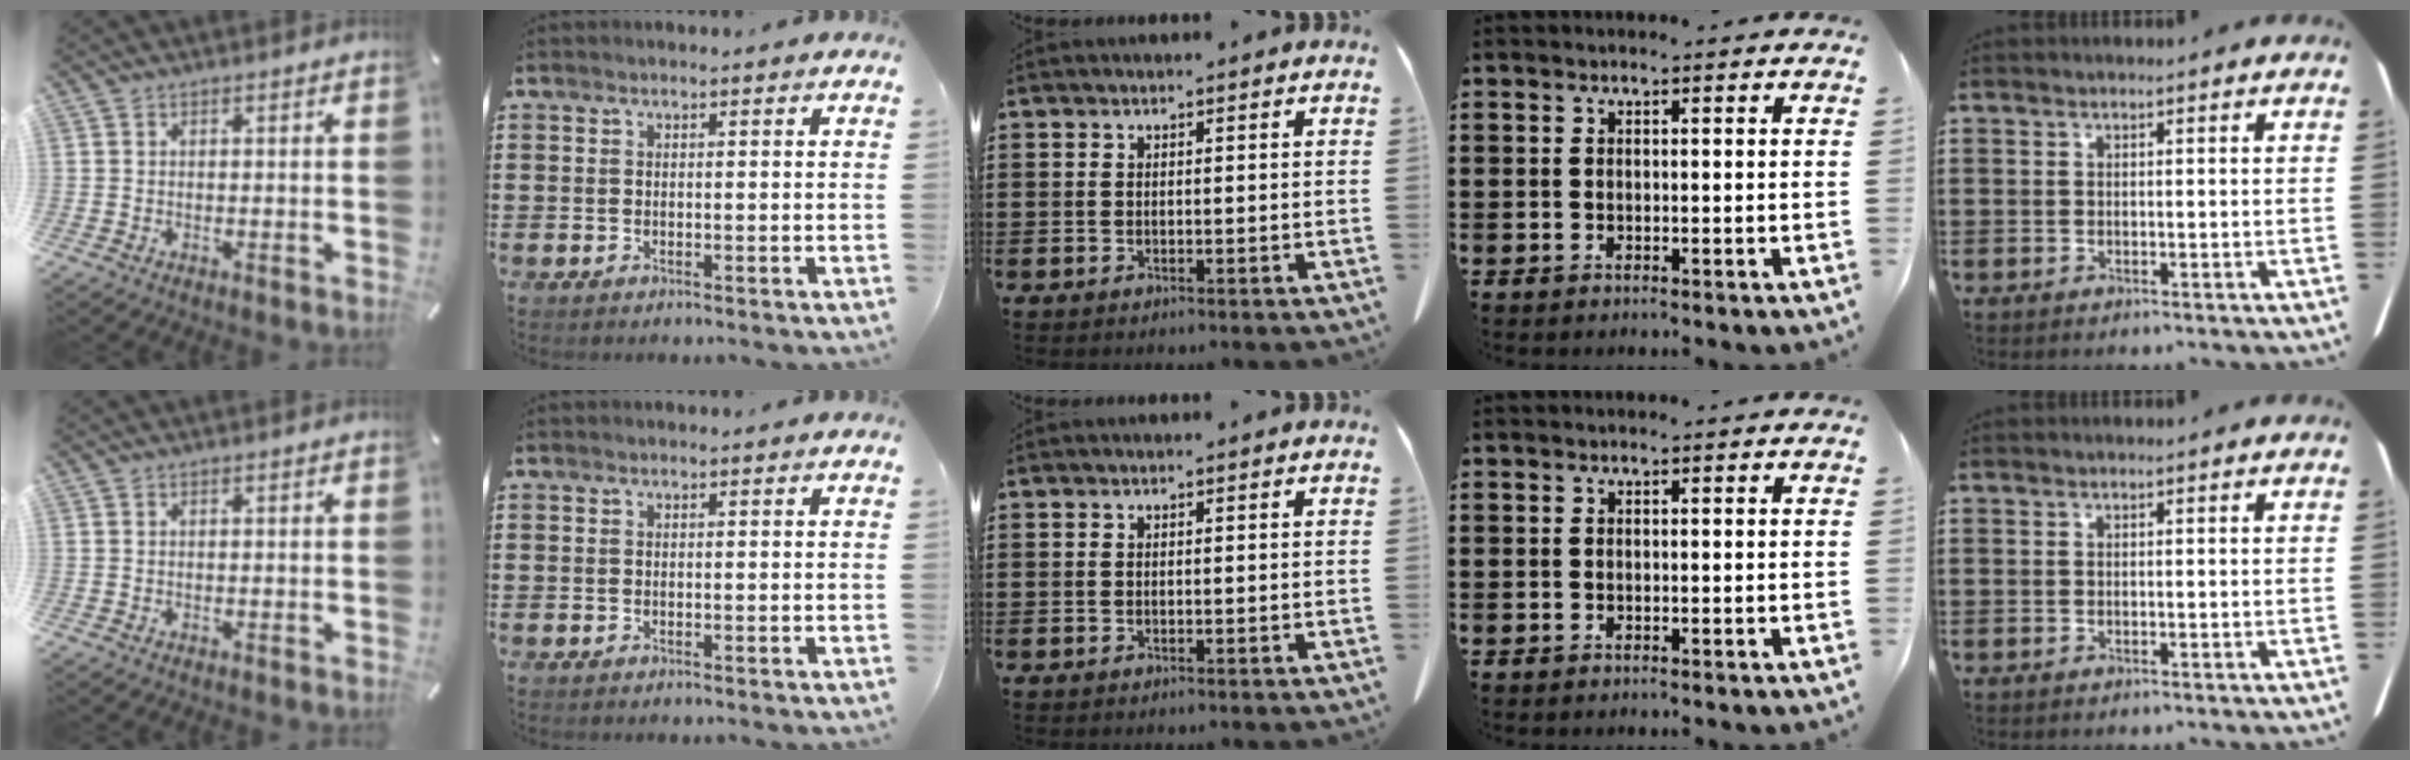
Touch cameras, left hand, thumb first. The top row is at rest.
{}